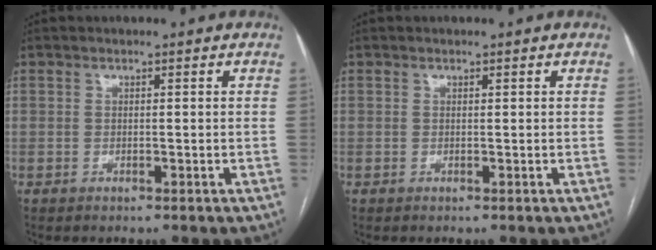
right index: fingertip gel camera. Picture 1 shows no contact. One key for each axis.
{"total": 0.0}